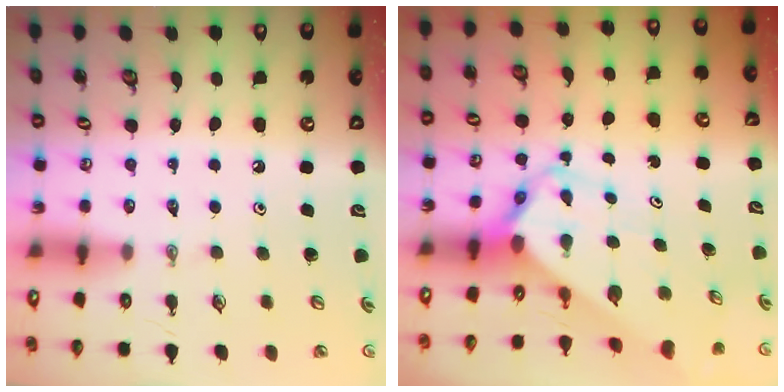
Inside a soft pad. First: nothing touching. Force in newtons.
{"total": 3.7, "press": 3.7, "slide": 0.3}